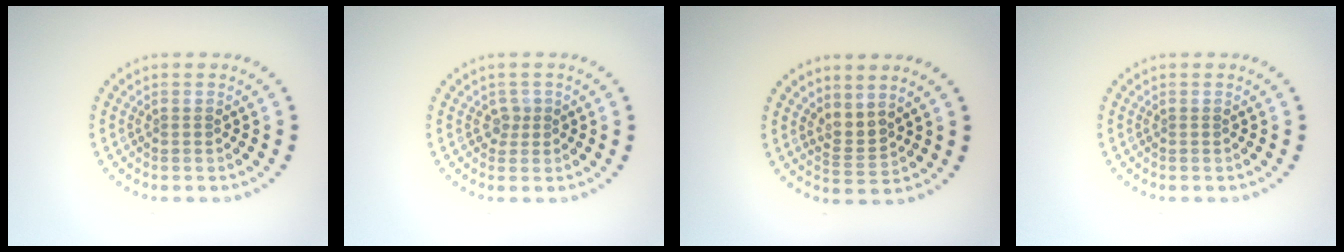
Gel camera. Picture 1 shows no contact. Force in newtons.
{"total": 1.2, "press": 0.9, "slide": 0.8}
{"total": 2.0, "press": 1.4, "slide": 1.4}
{"total": 0.0}